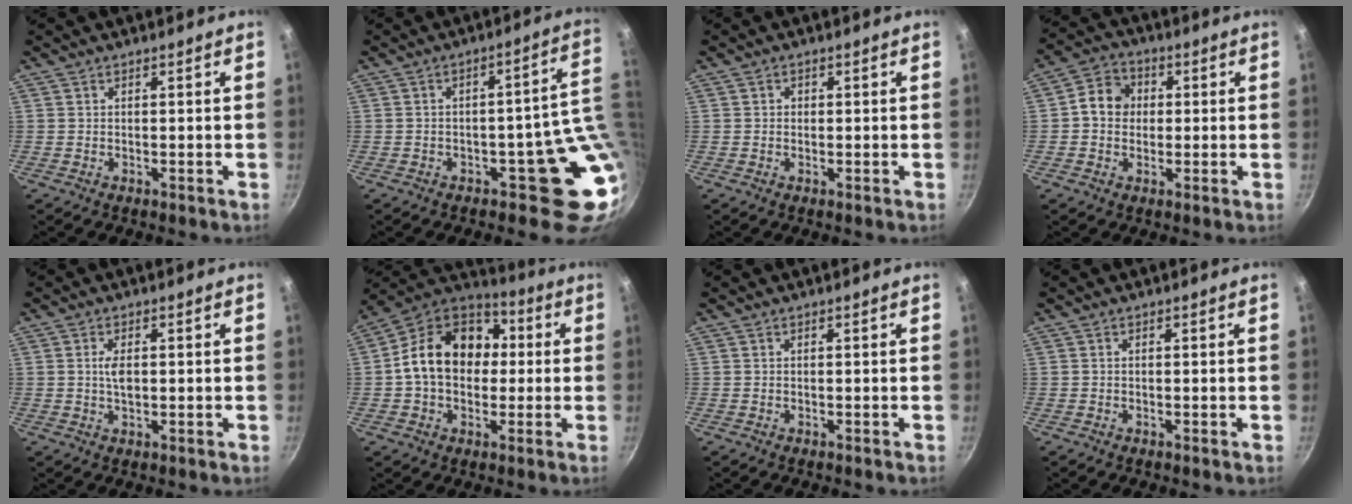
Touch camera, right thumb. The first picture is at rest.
{"total": 9.0, "force": [-0.2, 4.9, 7.6], "torque": [-0.041, 0.018, 0.004]}
{"total": 0.8, "force": [0.0, 0.7, 0.2], "torque": [0.002, 0.001, -0.001]}
{"total": 7.1, "force": [0.6, 6.1, 3.6], "torque": [-0.034, 0.013, -0.008]}
{"total": 3.3, "force": [0.3, 1.6, 2.8], "torque": [-0.049, 0.002, 0.003]}
{"total": 17.9, "force": [0.8, 13.5, 11.7], "torque": [-0.162, 0.041, -0.005]}
{"total": 0.0}
{"total": 0.0}